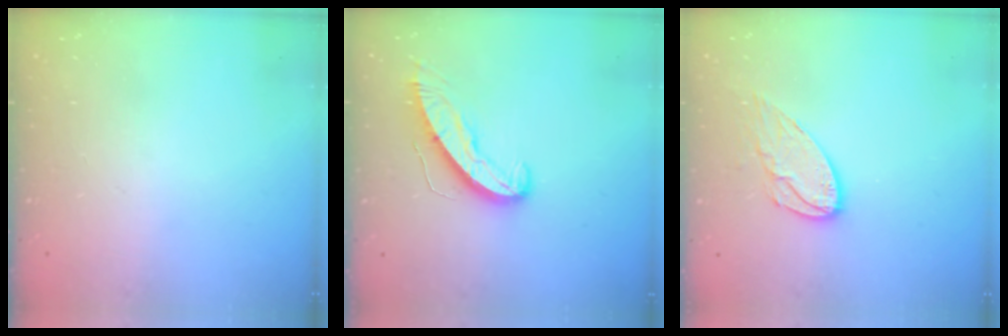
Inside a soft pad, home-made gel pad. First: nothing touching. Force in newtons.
{"total": 9.7, "press": 9.6, "slide": 0.6}
{"total": 9.9, "press": 9.9, "slide": 0.7}